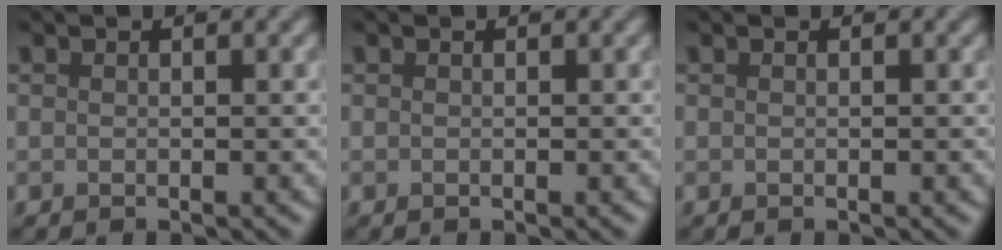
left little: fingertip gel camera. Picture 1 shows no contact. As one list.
[{"total": 0.0}, {"total": 0.0}]